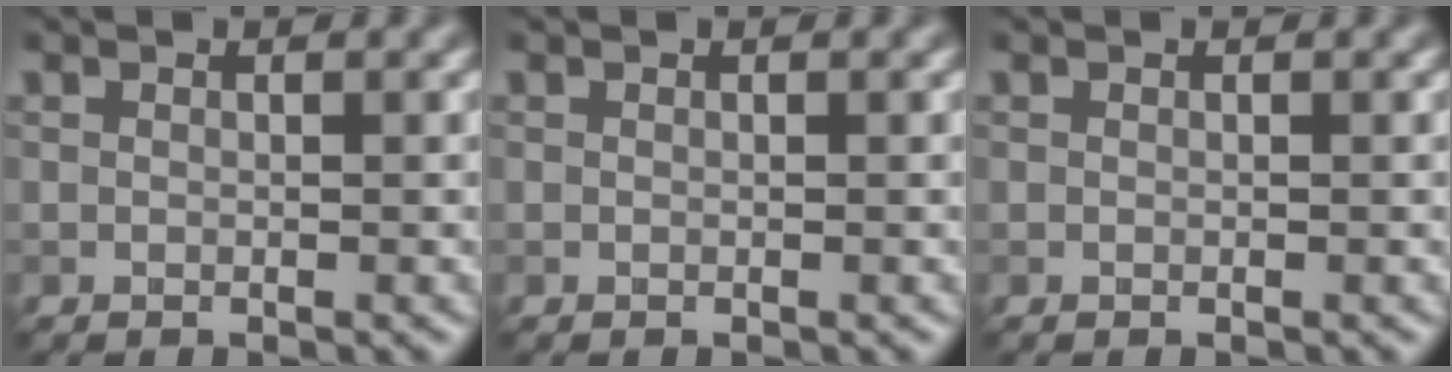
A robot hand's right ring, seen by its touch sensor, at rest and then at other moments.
{"total": 0.0}
{"total": 0.0}